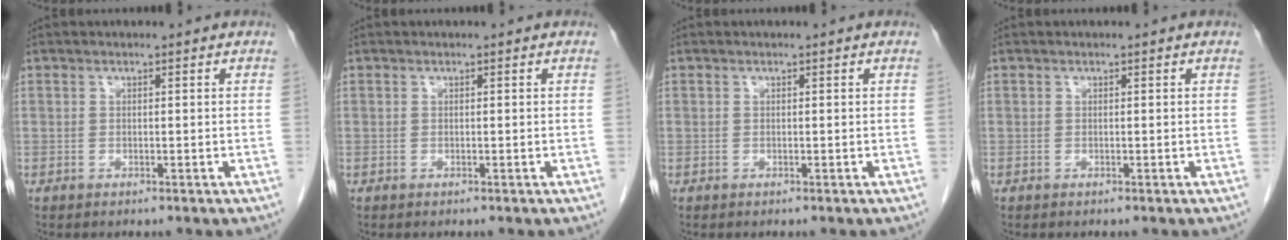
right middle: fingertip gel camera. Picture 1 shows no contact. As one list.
[{"total": 0.0}, {"total": 0.0}, {"total": 0.0}]